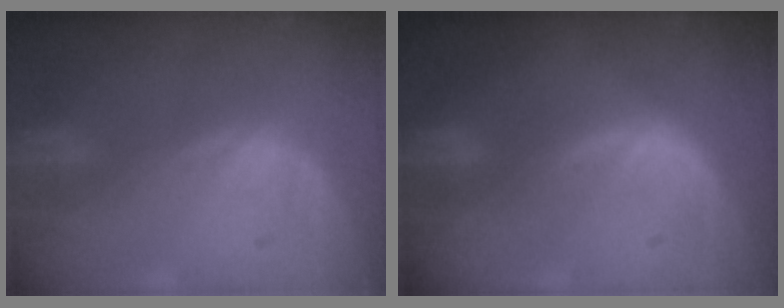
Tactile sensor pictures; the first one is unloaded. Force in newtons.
{"total": 1.3, "press": 1.3, "slide": 0.1}